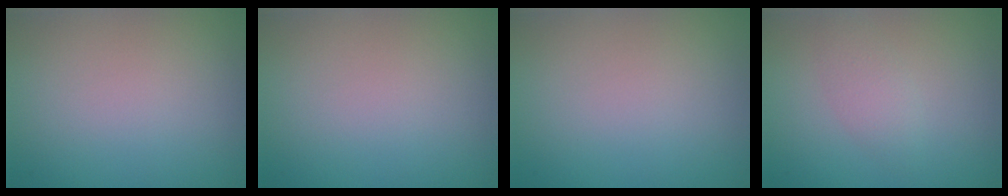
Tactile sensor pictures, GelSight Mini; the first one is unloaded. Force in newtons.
{"total": 0.0}
{"total": 0.0}
{"total": 1.7, "press": 1.7, "slide": 0.1}